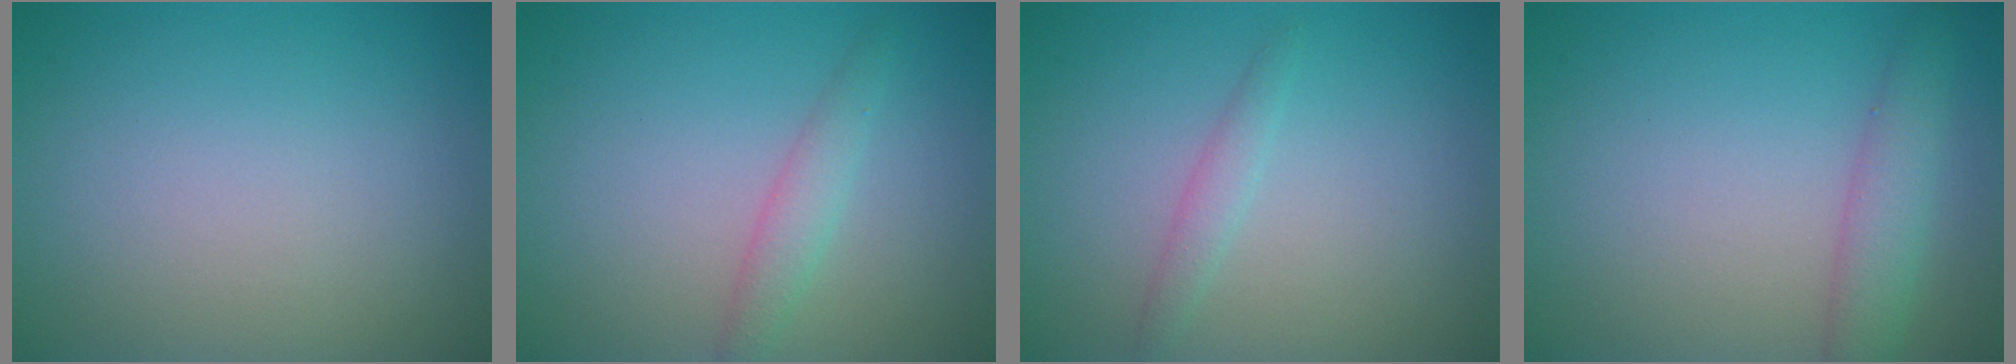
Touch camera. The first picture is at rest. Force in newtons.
{"total": 1.8, "press": 1.8, "slide": 0.1}
{"total": 1.2, "press": 1.2, "slide": 0.1}
{"total": 2.9, "press": 2.9, "slide": 0.1}